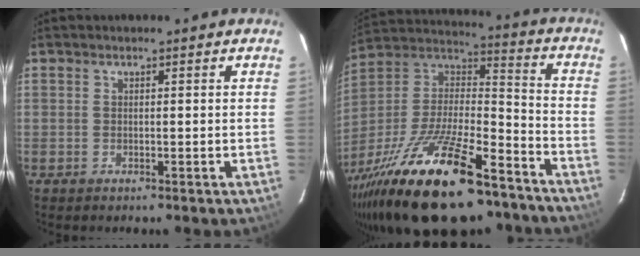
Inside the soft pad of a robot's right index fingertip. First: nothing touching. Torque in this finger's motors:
{"motor_torque": [1.50, -0.64, 1.05, 0.21]}